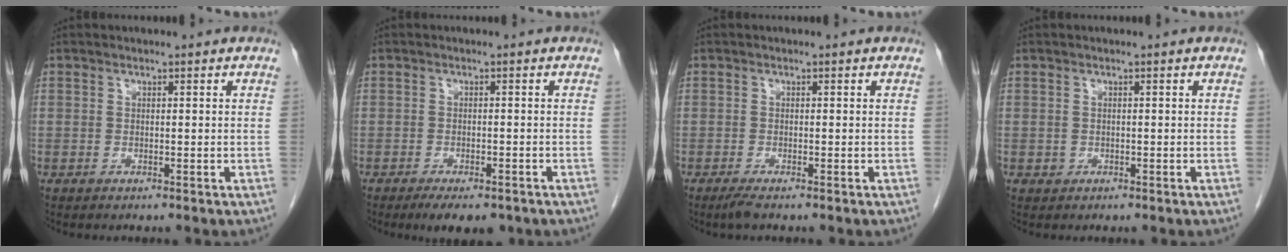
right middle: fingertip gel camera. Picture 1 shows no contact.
{"total": 6.3, "force": [-4.6, 2.3, 3.6], "torque": [-0.047, -0.007, -0.064]}
{"total": 1.5, "force": [-1.1, 0.0, 1.0], "torque": [-0.029, -0.007, -0.023]}
{"total": 0.6, "force": [-0.1, 0.6, 0.1], "torque": [-0.002, 0.002, -0.001]}